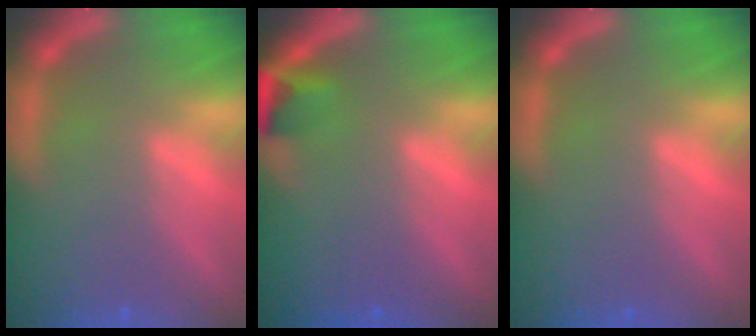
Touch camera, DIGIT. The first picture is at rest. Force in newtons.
{"total": 2.4}
{"total": 0.0}